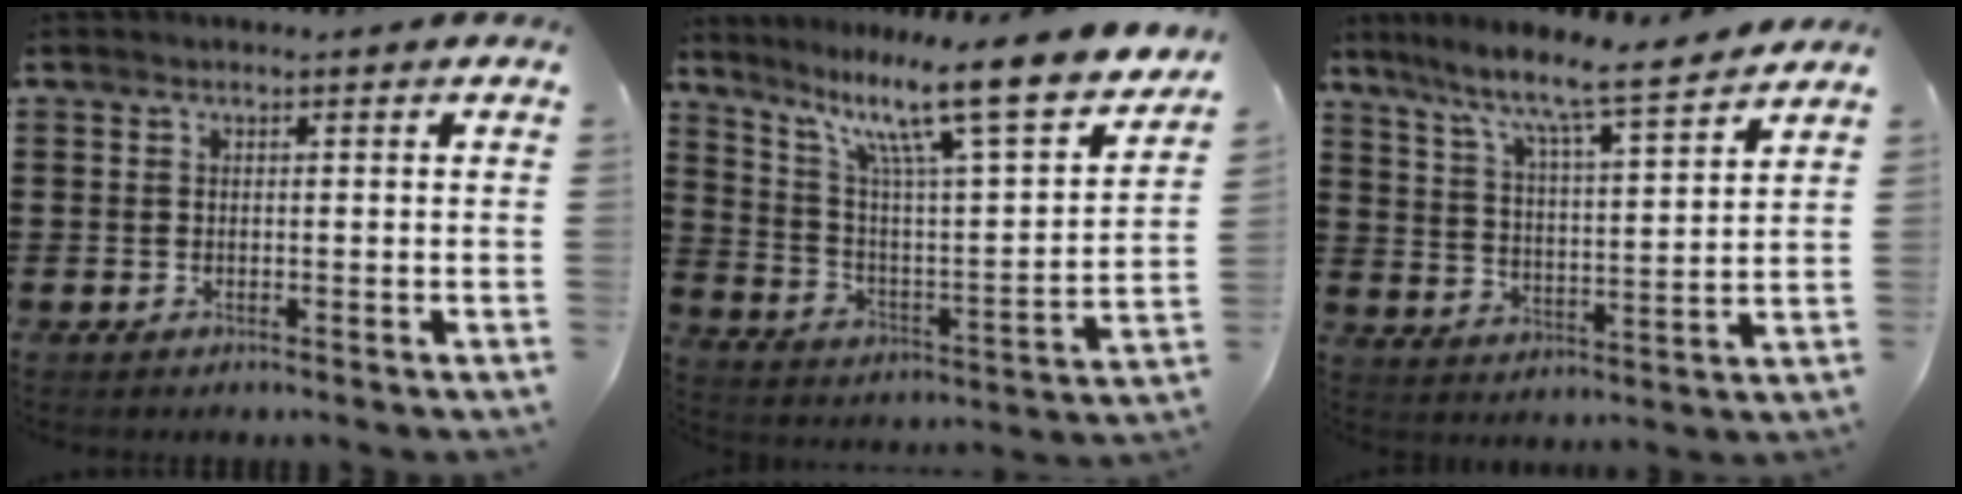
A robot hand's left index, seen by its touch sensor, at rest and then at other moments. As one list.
[{"total": 13.5, "force": [10.2, 0.8, 8.8], "torque": [-0.181, -0.076, 0.158]}, {"total": 7.4, "force": [6.4, -0.3, 3.6], "torque": [-0.095, -0.051, 0.102]}]